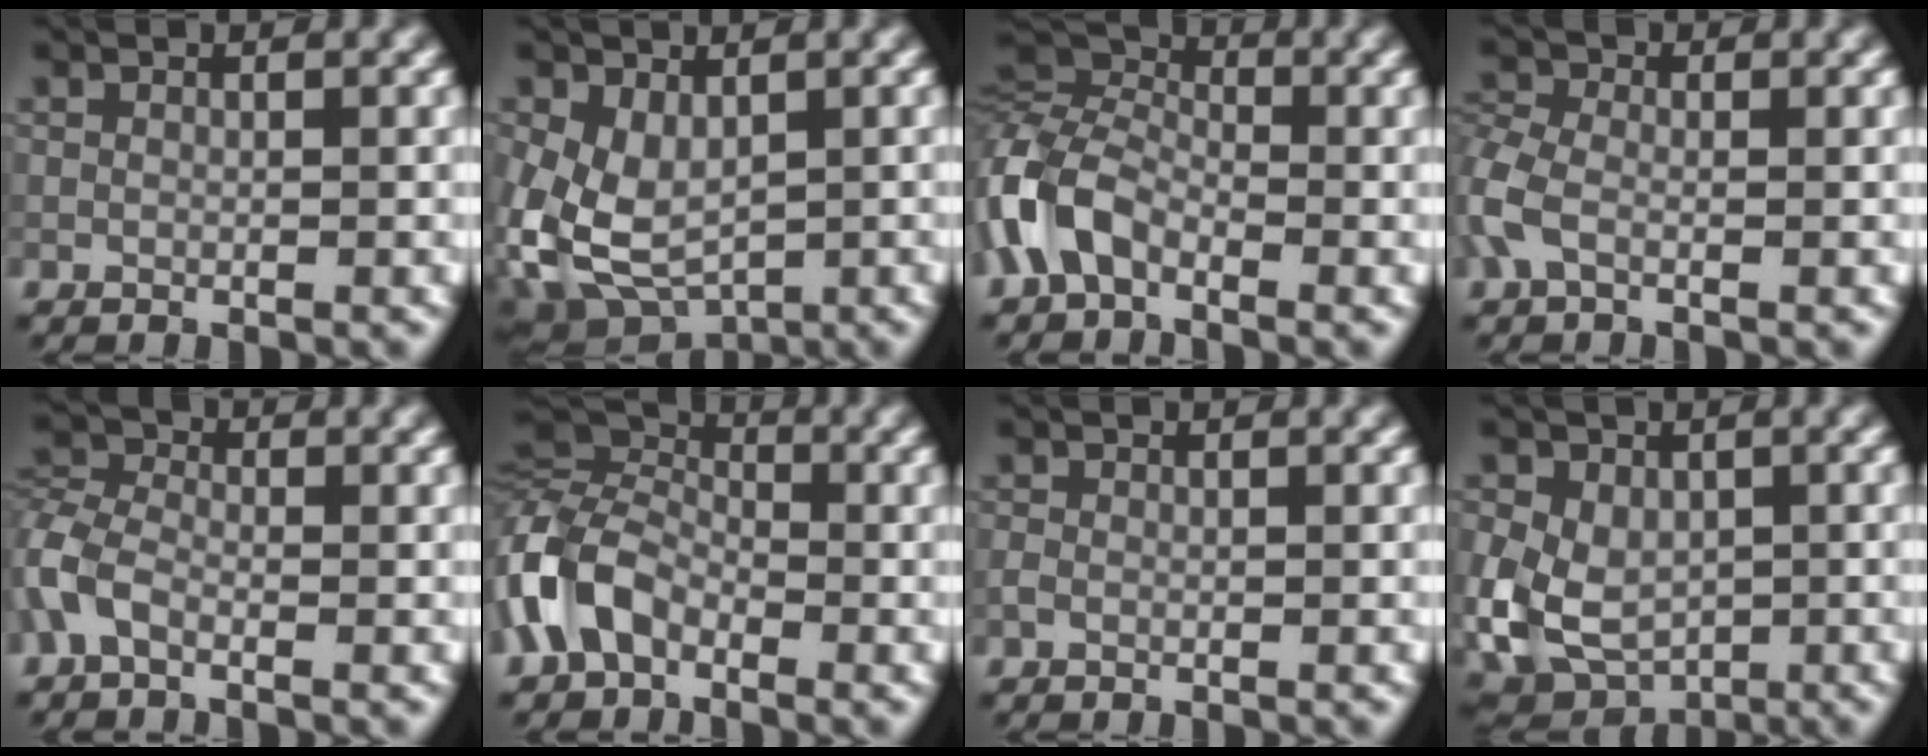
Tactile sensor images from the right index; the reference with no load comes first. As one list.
[{"total": 6.8, "force": [-0.6, 4.7, 4.9], "torque": [-0.118, -0.019, -0.004]}, {"total": 7.3, "force": [-3.2, 4.4, 5.0], "torque": [-0.115, 0.010, -0.090]}, {"total": 2.8, "force": [-0.7, 1.8, 2.1], "torque": [-0.055, 0.005, -0.031]}, {"total": 3.7, "force": [-1.7, 2.1, 2.4], "torque": [-0.058, 0.009, -0.053]}, {"total": 8.0, "force": [-3.2, 5.1, 5.3], "torque": [-0.124, 0.007, -0.089]}, {"total": 0.6, "force": [-0.4, 0.4, 0.3], "torque": [-0.009, -0.001, -0.011]}, {"total": 7.9, "force": [-1.0, 5.7, 5.3], "torque": [-0.121, -0.016, -0.022]}]